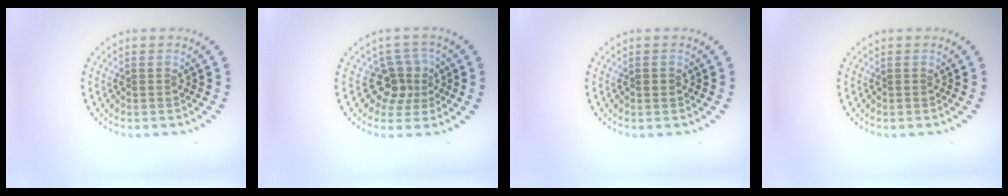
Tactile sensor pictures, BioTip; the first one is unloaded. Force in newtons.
{"total": 2.9, "press": 2.4, "slide": 1.6}
{"total": 0.9, "press": 0.9, "slide": 0.1}
{"total": 0.0}